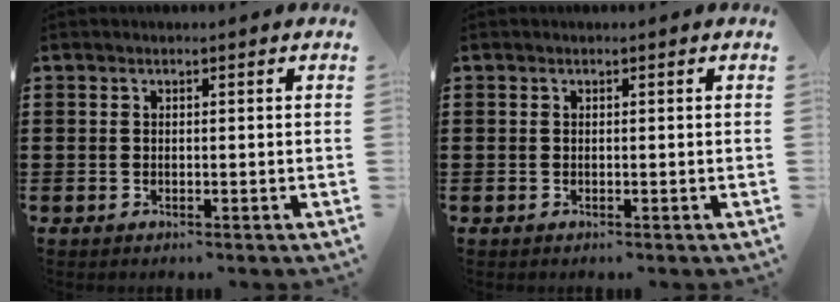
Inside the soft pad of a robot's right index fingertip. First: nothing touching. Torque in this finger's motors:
{"motor_torque": [1.10, 1.04, 0.02, 0.01]}